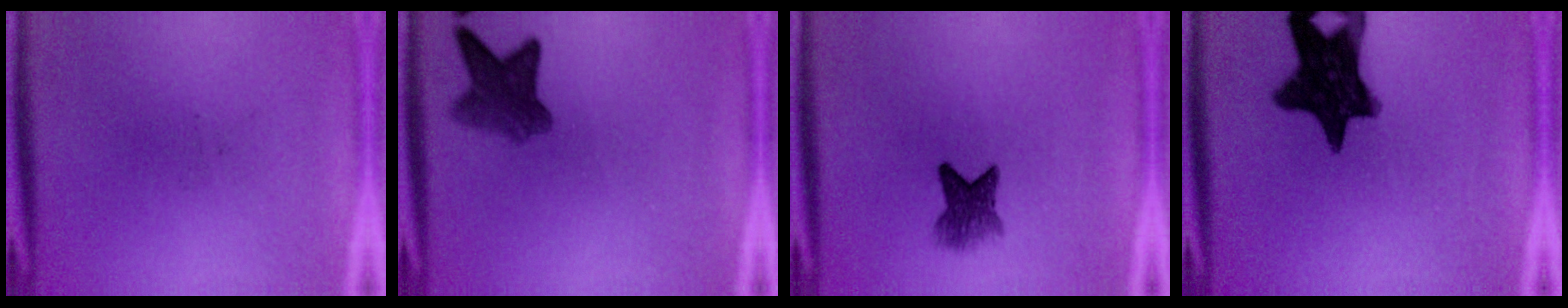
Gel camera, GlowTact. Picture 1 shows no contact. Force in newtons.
{"total": 5.7}
{"total": 4.2}
{"total": 14.4}